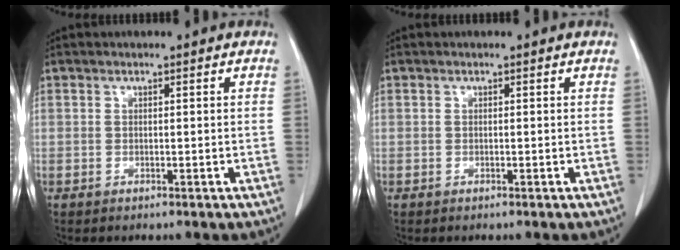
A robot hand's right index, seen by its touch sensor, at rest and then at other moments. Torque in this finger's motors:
{"motor_torque": [0.00, 0.00, 0.00, 0.01]}